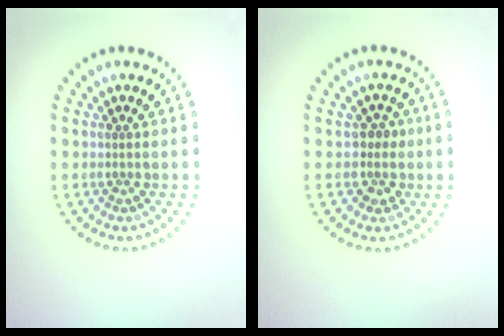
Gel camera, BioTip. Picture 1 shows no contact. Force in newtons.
{"total": 2.0, "press": 1.7, "slide": 1.1}